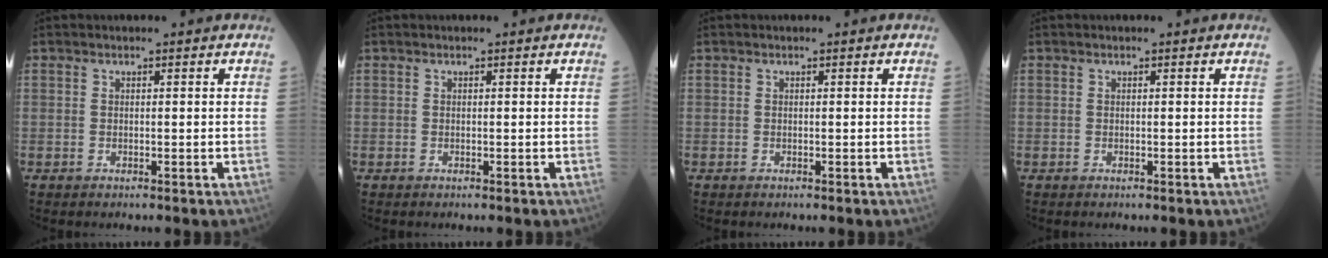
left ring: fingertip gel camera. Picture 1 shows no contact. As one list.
[{"total": 0.0}, {"total": 0.0}, {"total": 0.0}]